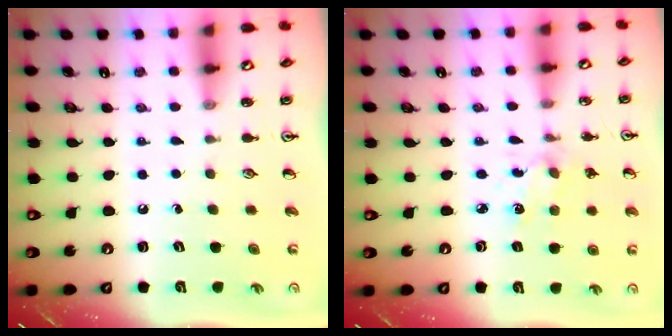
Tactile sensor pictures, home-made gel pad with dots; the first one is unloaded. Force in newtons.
{"total": 2.2, "press": 2.2, "slide": 0.5}